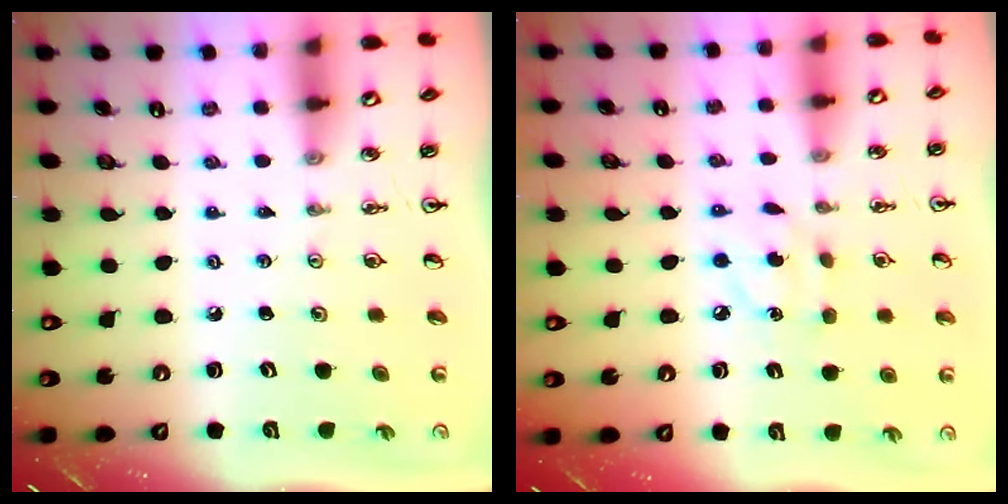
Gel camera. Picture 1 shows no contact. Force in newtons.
{"total": 4.3, "press": 4.3, "slide": 0.3}